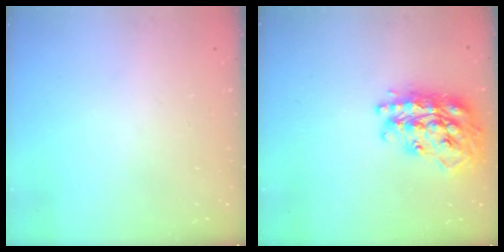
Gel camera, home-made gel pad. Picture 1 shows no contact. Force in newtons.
{"total": 25.6, "press": 25.5, "slide": 2.2}